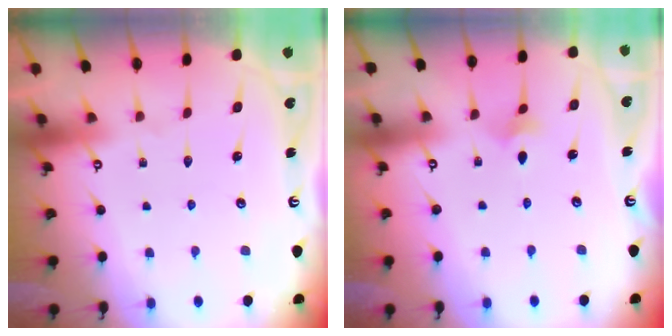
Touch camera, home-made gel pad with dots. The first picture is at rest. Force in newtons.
{"total": 3.7, "press": 3.6, "slide": 0.8}